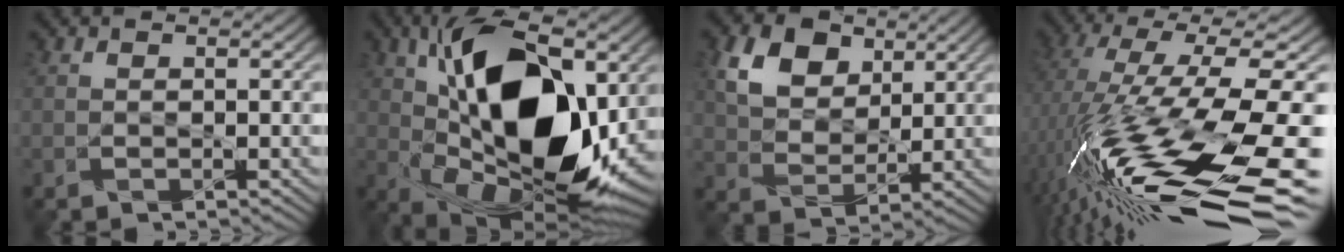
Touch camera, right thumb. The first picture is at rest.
{"total": 17.6, "force": [3.1, 9.3, 14.7], "torque": [-0.251, 0.015, 0.042]}
{"total": 8.5, "force": [4.3, 5.6, 4.7], "torque": [-0.119, 0.007, 0.072]}
{"total": 18.3, "force": [-4.7, 4.9, 17.0], "torque": [-0.322, -0.002, -0.079]}